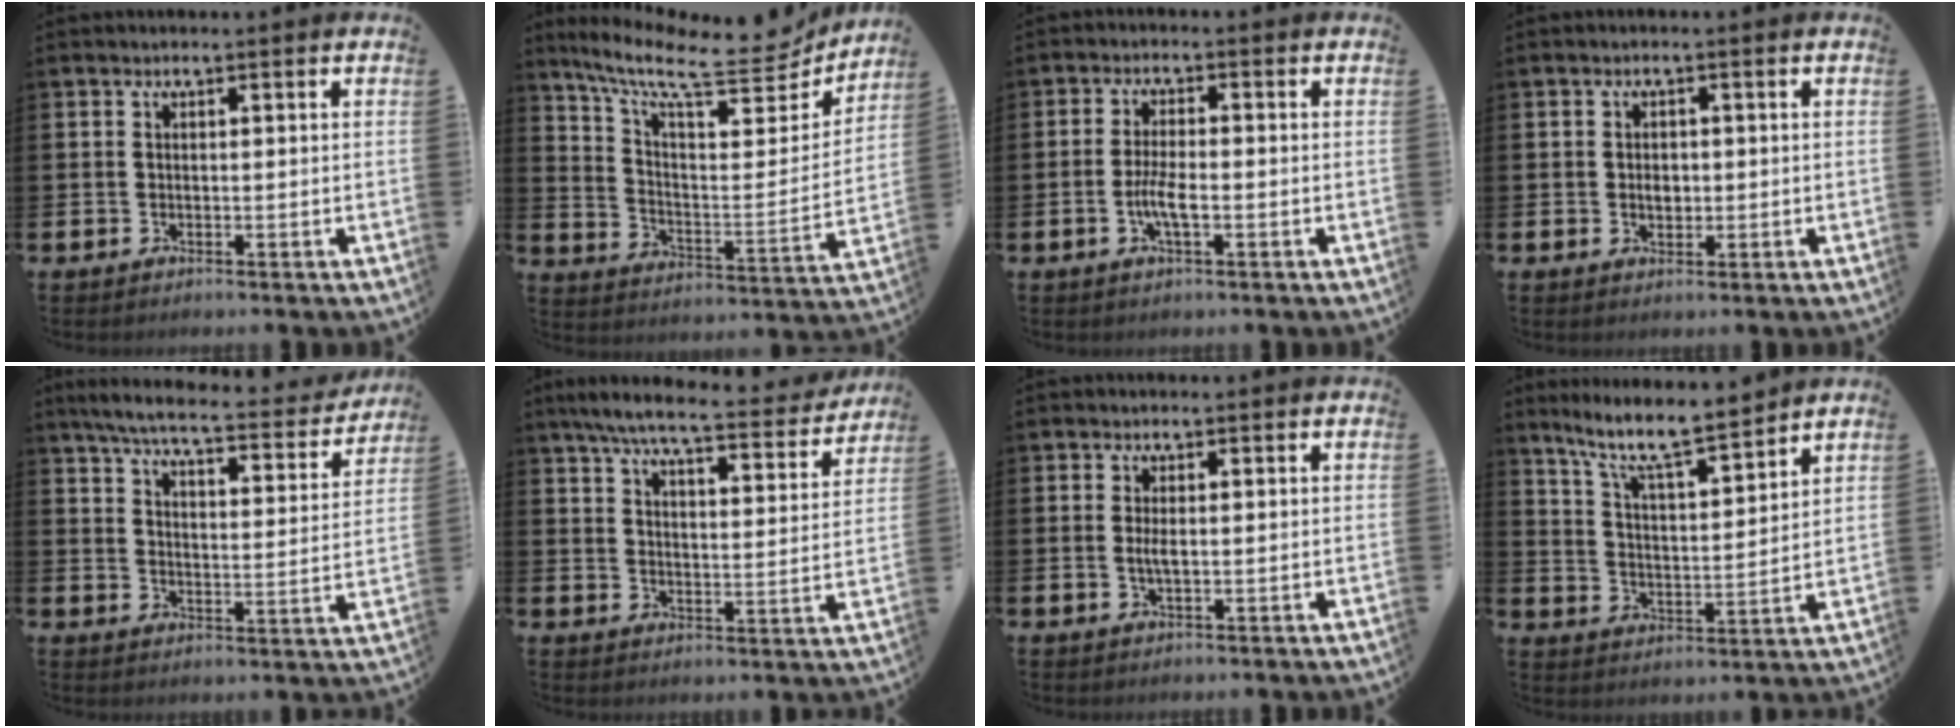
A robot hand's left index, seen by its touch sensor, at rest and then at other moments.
{"total": 11.0, "force": [9.0, 3.1, 5.3], "torque": [-0.122, -0.064, 0.148]}
{"total": 3.6, "force": [-1.0, 1.1, 3.2], "torque": [-0.061, 0.000, -0.021]}
{"total": 1.9, "force": [0.0, 1.4, 1.2], "torque": [-0.007, 0.002, -0.006]}
{"total": 6.2, "force": [5.5, 0.8, 2.6], "torque": [-0.070, -0.038, 0.088]}
{"total": 7.6, "force": [6.7, 0.9, 3.4], "torque": [-0.084, -0.039, 0.114]}
{"total": 1.7, "force": [0.0, 0.5, 1.6], "torque": [-0.030, 0.000, -0.001]}
{"total": 8.4, "force": [7.5, 0.8, 3.6], "torque": [-0.101, -0.045, 0.132]}